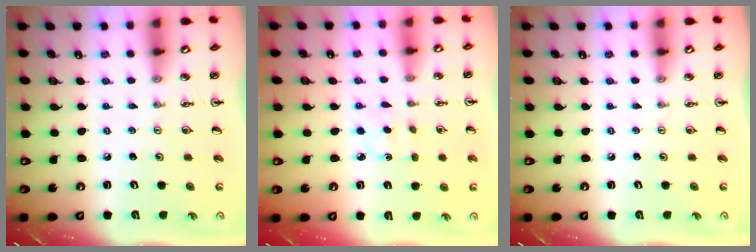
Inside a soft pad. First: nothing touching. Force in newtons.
{"total": 1.7, "press": 1.6, "slide": 0.6}
{"total": 0.0}